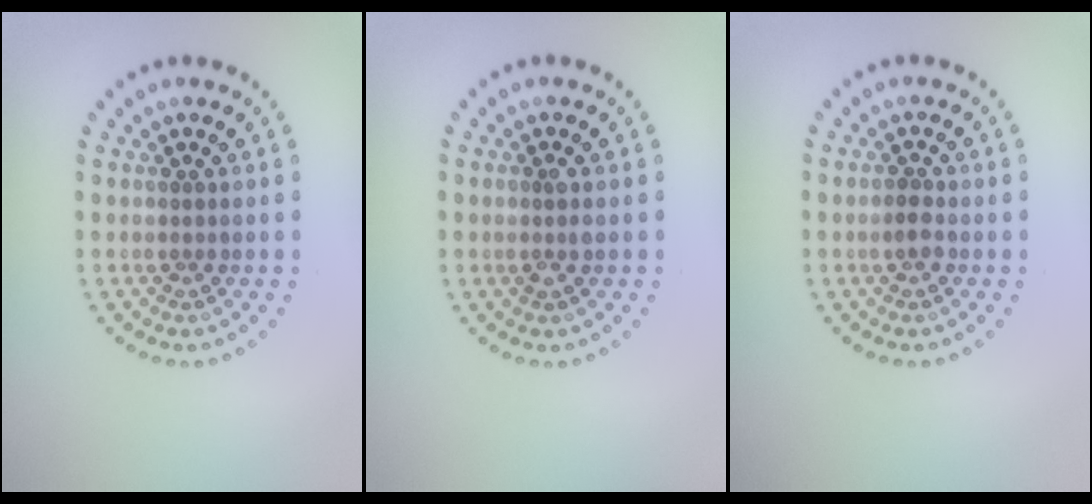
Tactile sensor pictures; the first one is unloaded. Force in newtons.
{"total": 1.1, "press": 1.0, "slide": 0.4}
{"total": 1.3, "press": 1.2, "slide": 0.4}